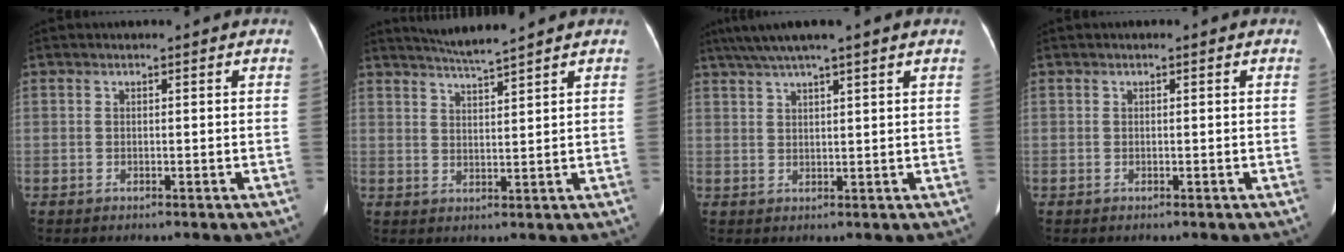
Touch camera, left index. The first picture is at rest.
{"total": 4.8, "force": [4.4, -1.2, 1.6], "torque": [-0.034, 0.003, 0.083]}
{"total": 8.5, "force": [6.4, -0.1, 5.7], "torque": [-0.099, 0.043, 0.099]}
{"total": 0.0}